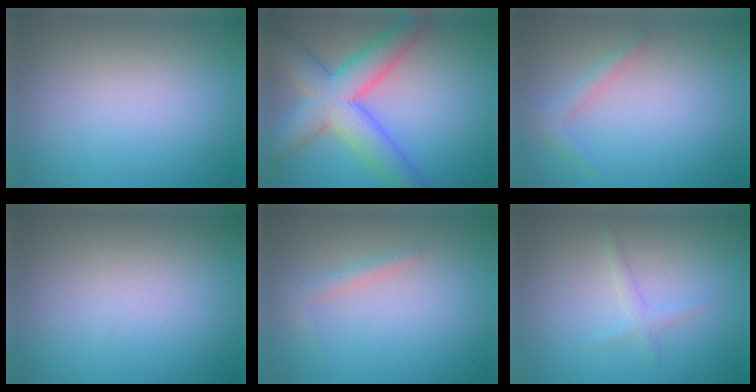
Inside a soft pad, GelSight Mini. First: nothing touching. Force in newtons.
{"total": 7.9, "press": 7.9, "slide": 0.4}
{"total": 1.5, "press": 1.5, "slide": 0.1}
{"total": 0.0}
{"total": 1.1, "press": 1.1, "slide": 0.0}
{"total": 1.2, "press": 1.2, "slide": 0.0}